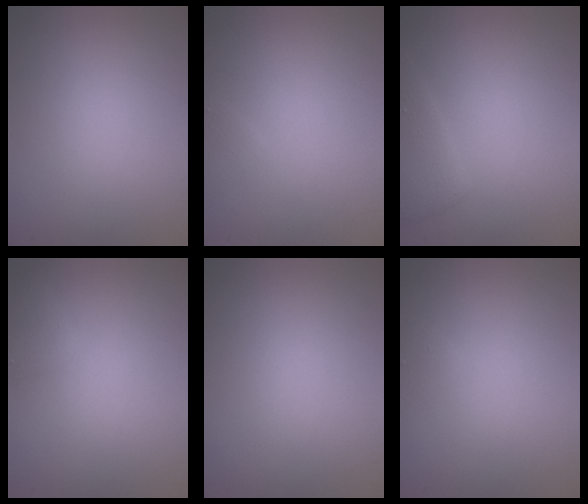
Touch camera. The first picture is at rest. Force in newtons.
{"total": 0.7, "press": 0.7, "slide": 0.0}
{"total": 2.5, "press": 2.5, "slide": 0.2}
{"total": 1.3, "press": 1.3, "slide": 0.1}
{"total": 0.0}
{"total": 0.9, "press": 0.9, "slide": 0.0}